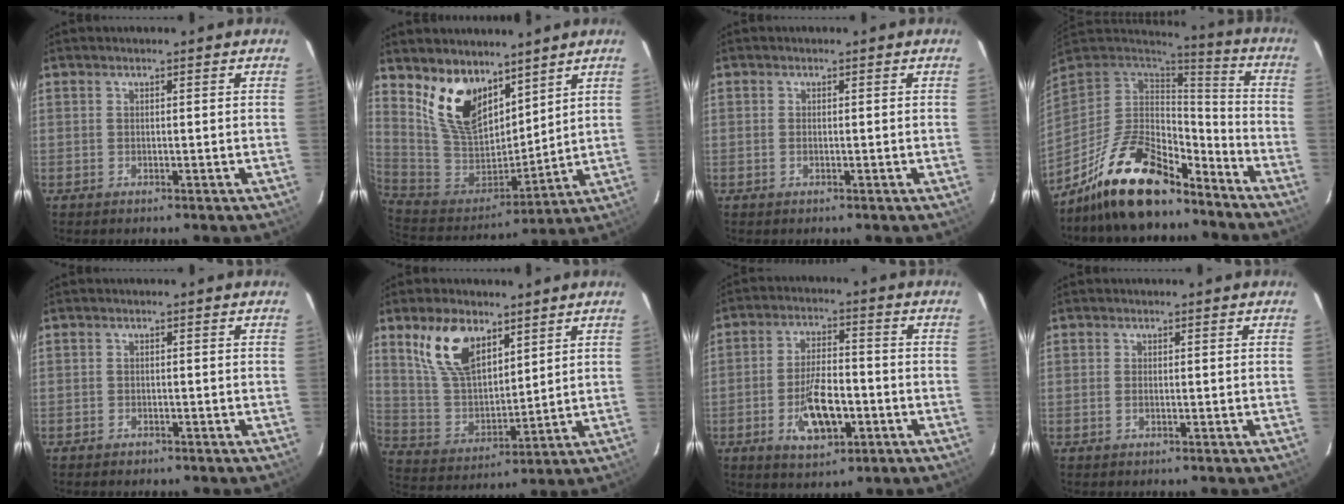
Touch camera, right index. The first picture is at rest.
{"total": 15.9, "force": [10.3, 8.8, 8.4], "torque": [-0.176, 0.006, 0.212]}
{"total": 0.7, "force": [-0.2, 0.3, 0.6], "torque": [-0.012, 0.001, -0.006]}
{"total": 19.6, "force": [-14.2, 7.6, 11.1], "torque": [-0.222, -0.002, -0.240]}
{"total": 1.3, "force": [-1.0, 0.9, 0.1], "torque": [-0.005, 0.004, -0.015]}
{"total": 13.4, "force": [7.9, 7.1, 8.2], "torque": [-0.162, 0.014, 0.164]}
{"total": 10.3, "force": [-3.7, 5.0, 8.2], "torque": [-0.158, 0.006, -0.052]}
{"total": 0.8, "force": [-0.3, 0.3, 0.7], "torque": [-0.016, 0.001, -0.007]}